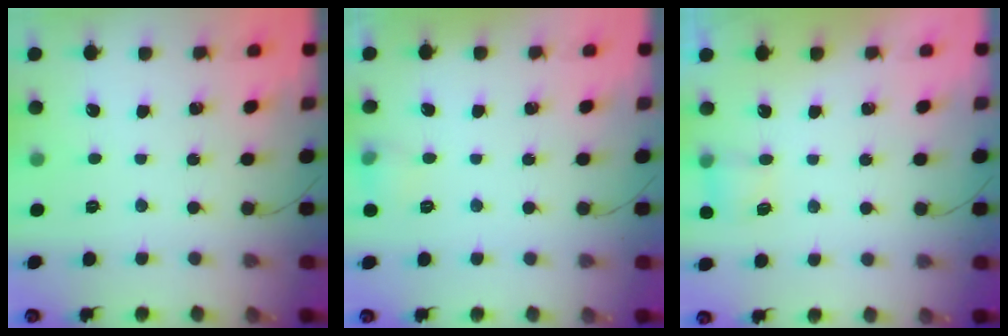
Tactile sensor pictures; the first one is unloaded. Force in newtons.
{"total": 6.3, "press": 6.1, "slide": 1.7}
{"total": 4.0, "press": 3.9, "slide": 1.0}